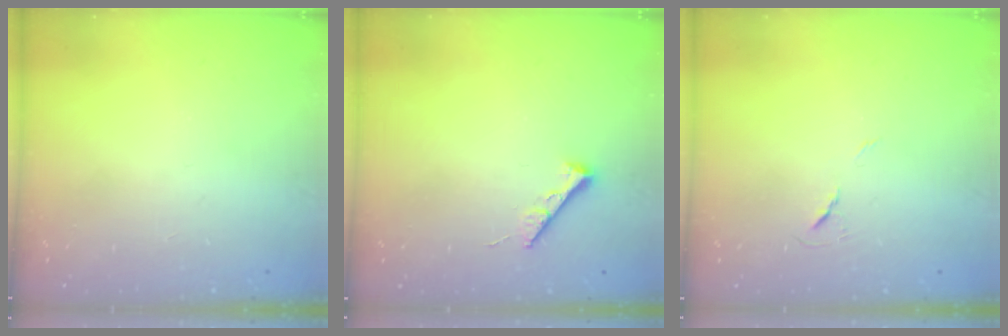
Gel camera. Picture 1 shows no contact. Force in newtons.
{"total": 5.4, "press": 5.4, "slide": 0.8}
{"total": 5.1, "press": 4.7, "slide": 2.1}